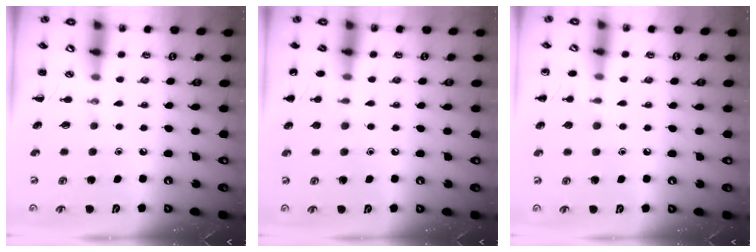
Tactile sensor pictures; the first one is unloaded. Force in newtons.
{"total": 6.1, "press": 5.9, "slide": 1.5}
{"total": 5.9, "press": 5.6, "slide": 1.8}